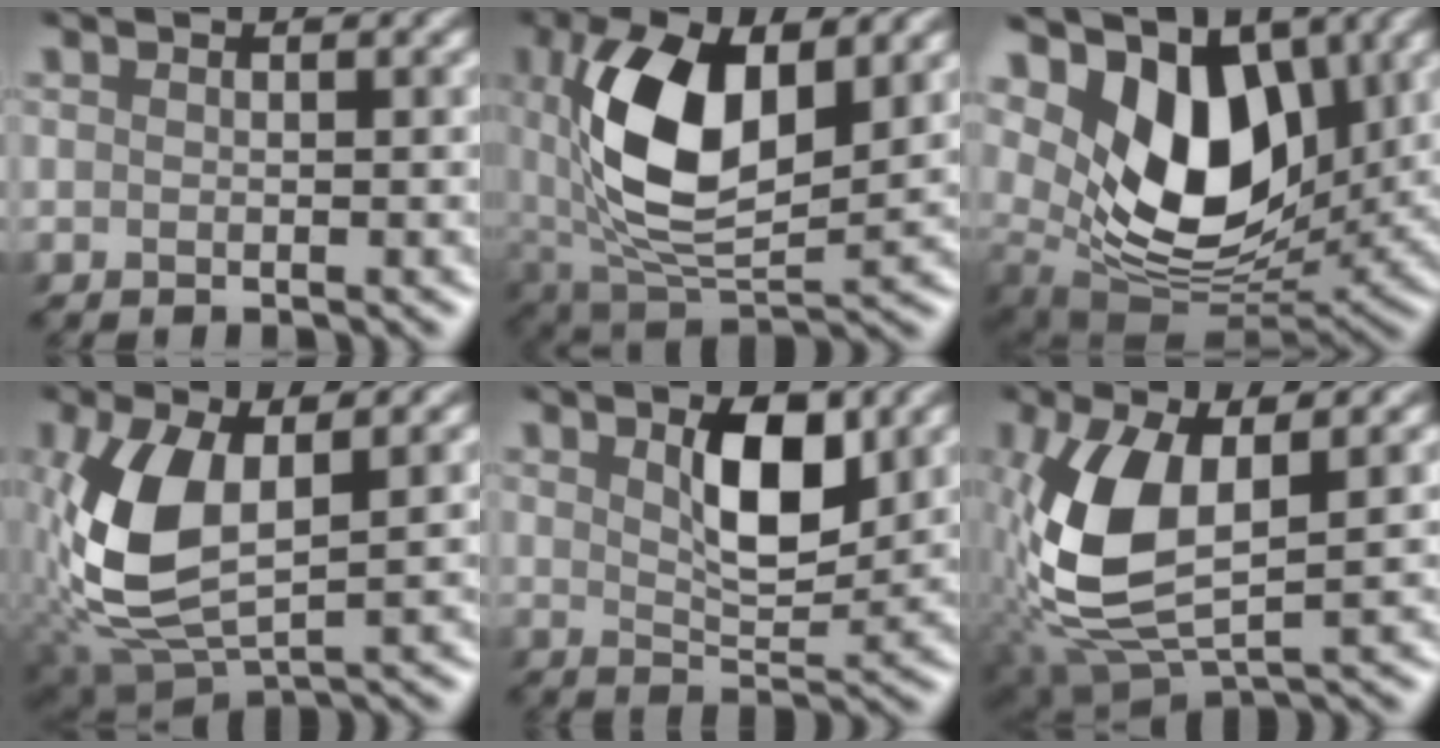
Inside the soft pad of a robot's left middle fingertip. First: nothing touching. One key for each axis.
{"total": 10.4, "fx": 1.8, "fy": 5.7, "fz": 8.6, "tx": -0.180, "ty": -0.004, "tz": 0.031}
{"total": 10.3, "fx": 3.4, "fy": 6.5, "fz": 7.3, "tx": -0.132, "ty": -0.017, "tz": 0.052}
{"total": 7.6, "fx": 0.3, "fy": 3.8, "fz": 6.6, "tx": -0.168, "ty": 0.002, "tz": 0.006}
{"total": 4.2, "fx": 1.8, "fy": 1.4, "fz": 3.5, "tx": -0.072, "ty": -0.002, "tz": 0.030}
{"total": 8.5, "fx": 0.1, "fy": 4.1, "fz": 7.5, "tx": -0.186, "ty": -0.002, "tz": 0.001}